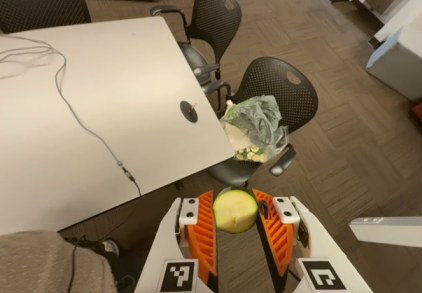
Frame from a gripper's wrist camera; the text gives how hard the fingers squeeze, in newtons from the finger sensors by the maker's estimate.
{"total": 11.2, "left": 11.3, "right": 11.1}